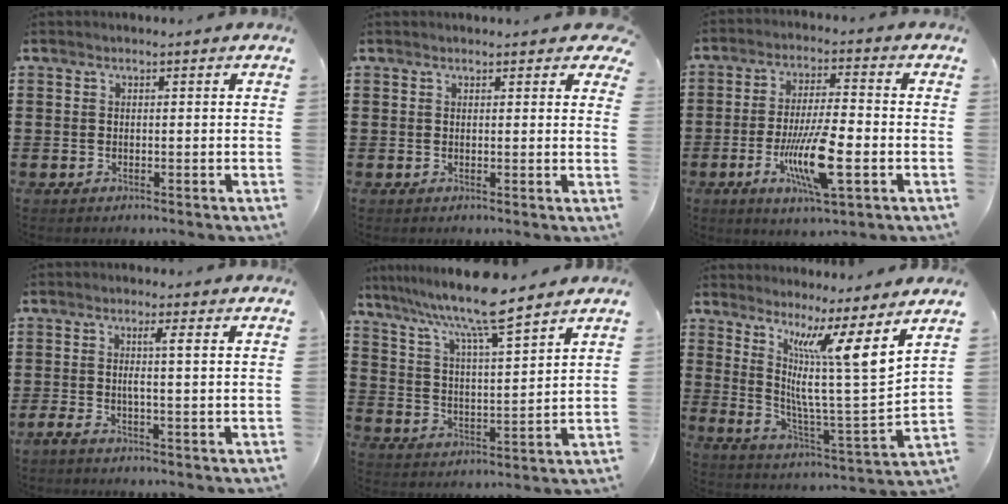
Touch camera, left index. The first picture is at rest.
{"total": 1.5, "force": [1.1, 0.9, 0.2], "torque": [-0.003, 0.005, 0.019]}
{"total": 11.3, "force": [-3.5, 3.0, 10.3], "torque": [-0.202, -0.007, -0.063]}
{"total": 2.9, "force": [0.1, -0.3, 2.9], "torque": [-0.056, -0.002, -0.001]}
{"total": 9.3, "force": [7.8, 0.0, 5.0], "torque": [-0.123, -0.040, 0.131]}
{"total": 11.7, "force": [7.3, -0.8, 9.0], "torque": [-0.172, -0.063, 0.106]}